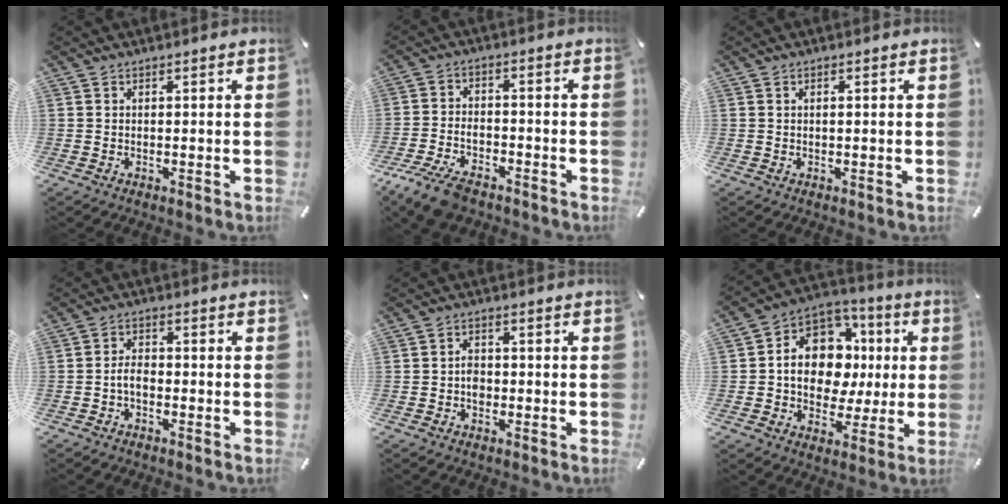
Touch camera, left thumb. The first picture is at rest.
{"total": 7.9, "force": [-5.7, 3.8, 4.0], "torque": [-0.087, 0.023, -0.108]}
{"total": 0.6, "force": [0.1, 0.1, 0.6], "torque": [-0.010, 0.001, 0.002]}
{"total": 3.3, "force": [-1.4, 1.9, 2.4], "torque": [-0.050, 0.007, -0.028]}
{"total": 3.0, "force": [-0.7, 2.3, 1.7], "torque": [-0.032, 0.006, -0.013]}
{"total": 14.3, "force": [0.3, 11.8, 8.1], "torque": [-0.131, -0.010, 0.011]}